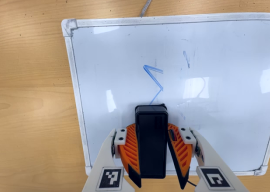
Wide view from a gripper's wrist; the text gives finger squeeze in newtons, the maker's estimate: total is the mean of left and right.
{"total": 9.8, "left": 8.7, "right": 10.8}